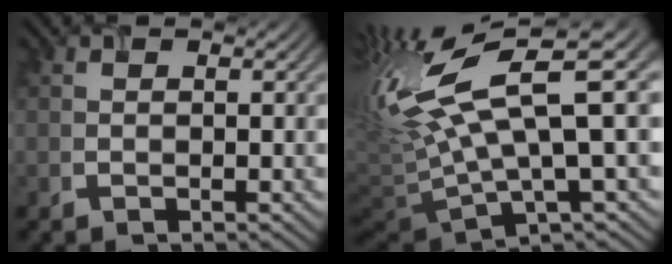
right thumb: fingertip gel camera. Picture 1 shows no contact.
{"total": 16.6, "force": [2.8, 4.4, 15.7], "torque": [-0.348, 0.007, 0.064]}